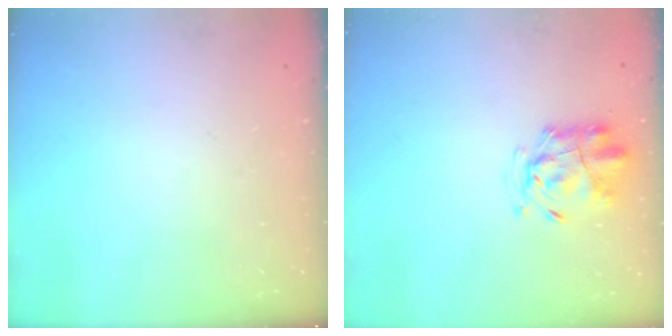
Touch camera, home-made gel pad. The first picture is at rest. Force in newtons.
{"total": 2.3, "press": 2.2, "slide": 0.7}